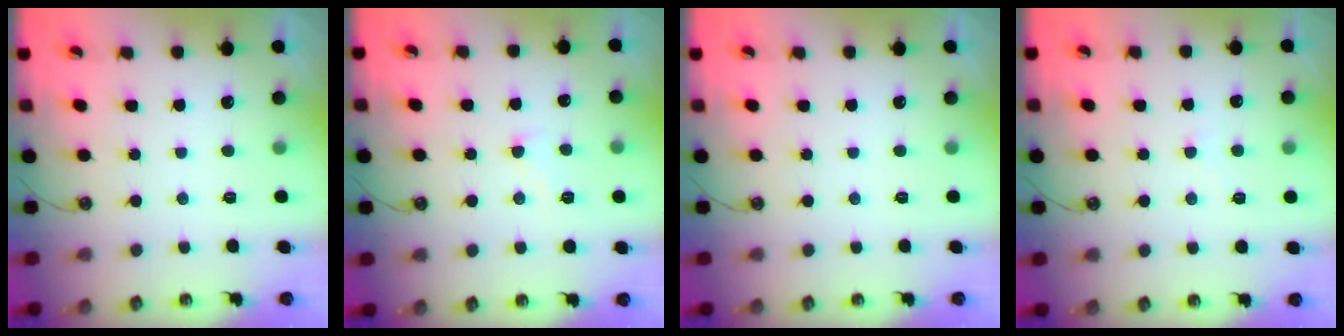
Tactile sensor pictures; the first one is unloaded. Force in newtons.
{"total": 2.3, "press": 2.2, "slide": 0.5}
{"total": 0.0}
{"total": 2.9, "press": 2.9, "slide": 0.4}